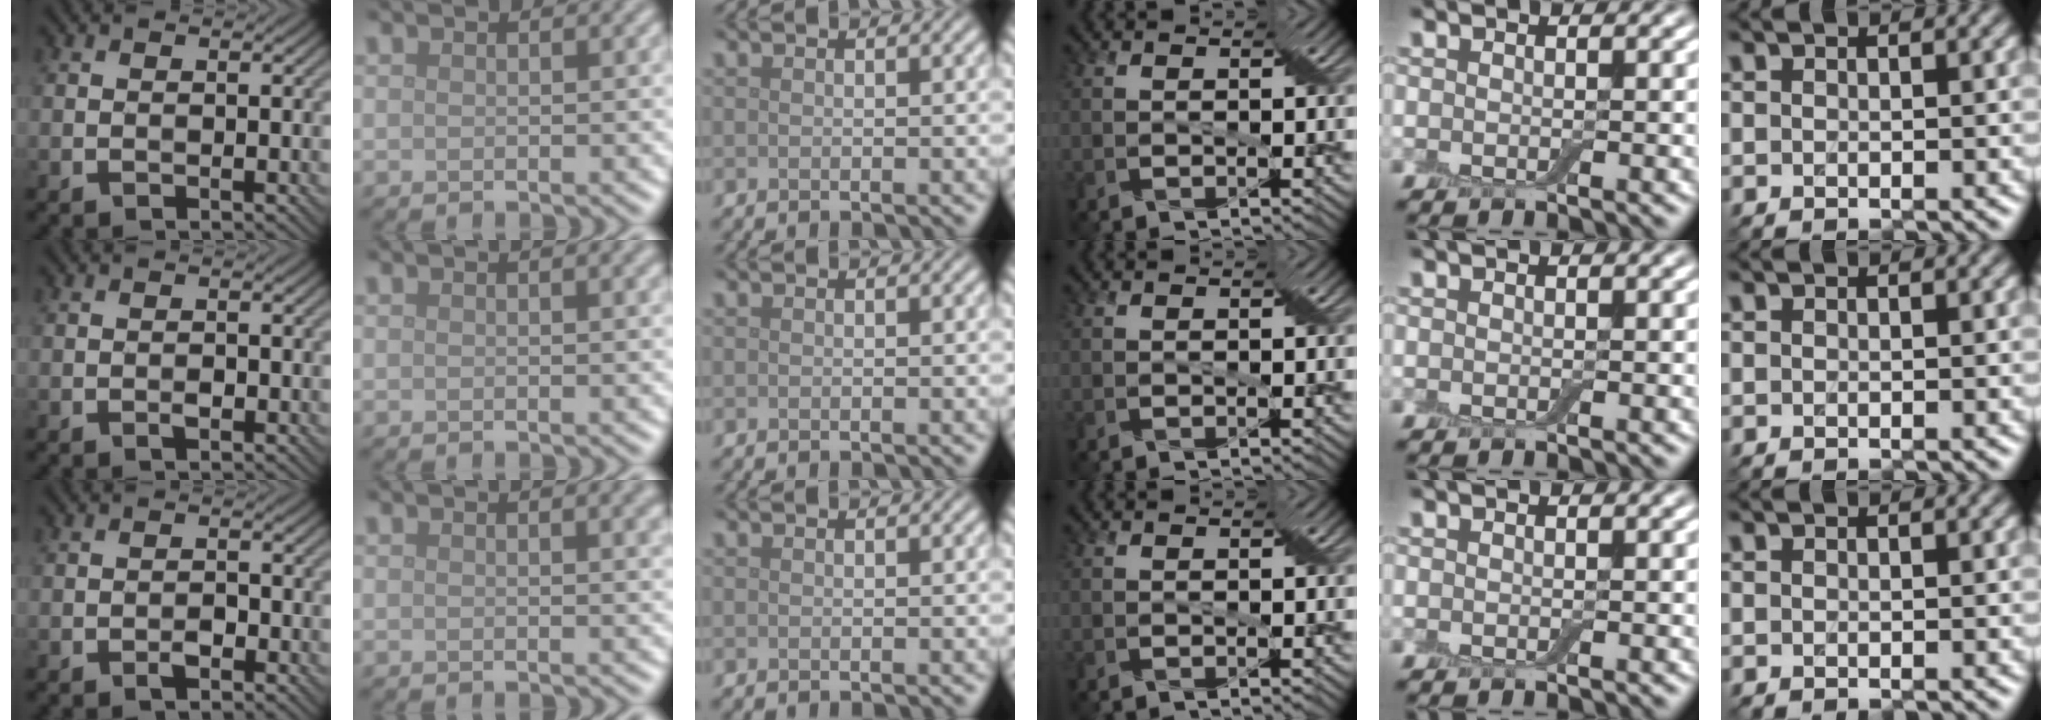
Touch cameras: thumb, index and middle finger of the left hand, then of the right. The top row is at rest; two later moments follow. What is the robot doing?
{"motion": "squeeze", "object": "air blower"}